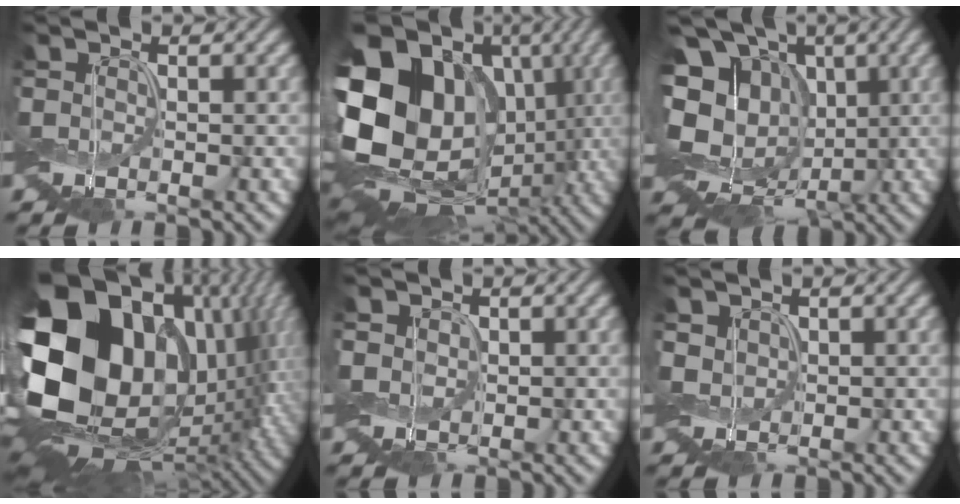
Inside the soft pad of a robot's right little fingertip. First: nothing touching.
{"total": 19.0, "force": [0.6, 15.0, 11.5], "torque": [-0.242, 0.013, 0.021]}
{"total": 16.7, "force": [2.7, 13.5, 9.4], "torque": [-0.222, 0.010, 0.051]}
{"total": 18.8, "force": [1.0, 13.5, 13.1], "torque": [-0.269, -0.024, 0.036]}
{"total": 1.8, "force": [0.1, 1.6, 0.9], "torque": [-0.023, 0.000, -0.005]}
{"total": 1.5, "force": [0.2, 1.3, 0.8], "torque": [-0.023, 0.000, -0.001]}